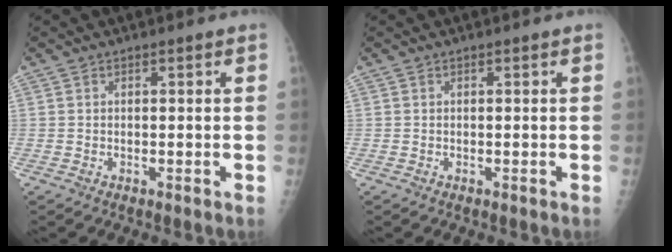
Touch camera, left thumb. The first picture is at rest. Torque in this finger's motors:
{"motor_torque": [0.01, 0.01, 0.00, 0.00, 0.01]}